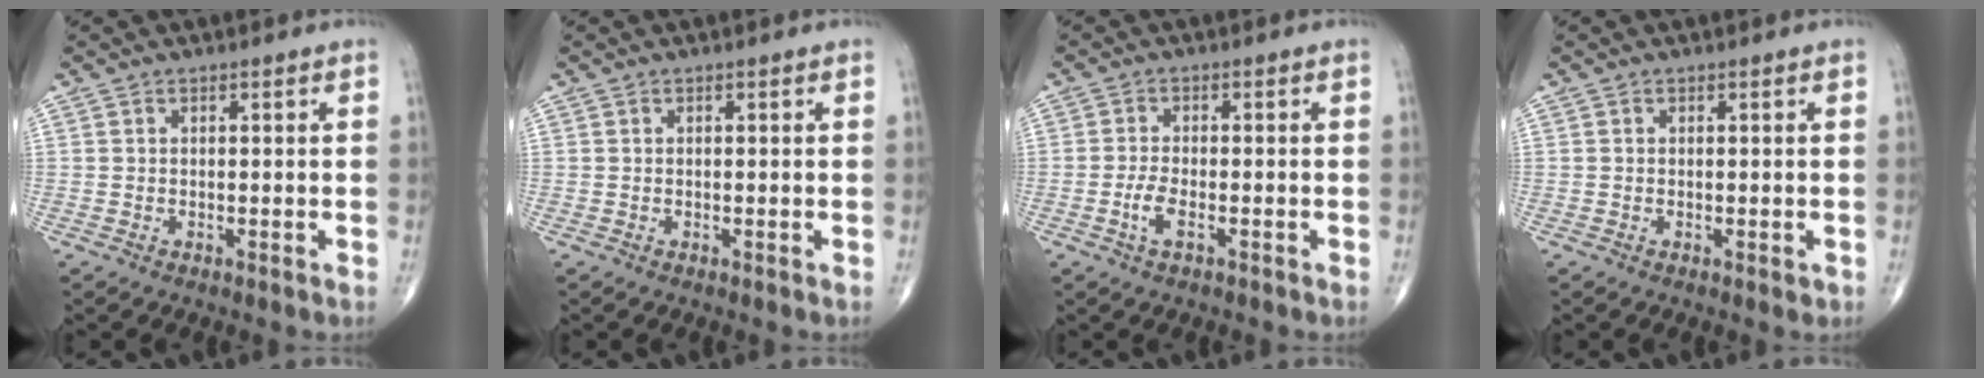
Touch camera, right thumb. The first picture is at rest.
{"total": 0.0}
{"total": 3.2, "force": [-1.4, 1.2, 2.7], "torque": [-0.062, 0.007, -0.026]}
{"total": 0.8, "force": [-0.2, 0.5, 0.6], "torque": [-0.004, -0.001, -0.002]}